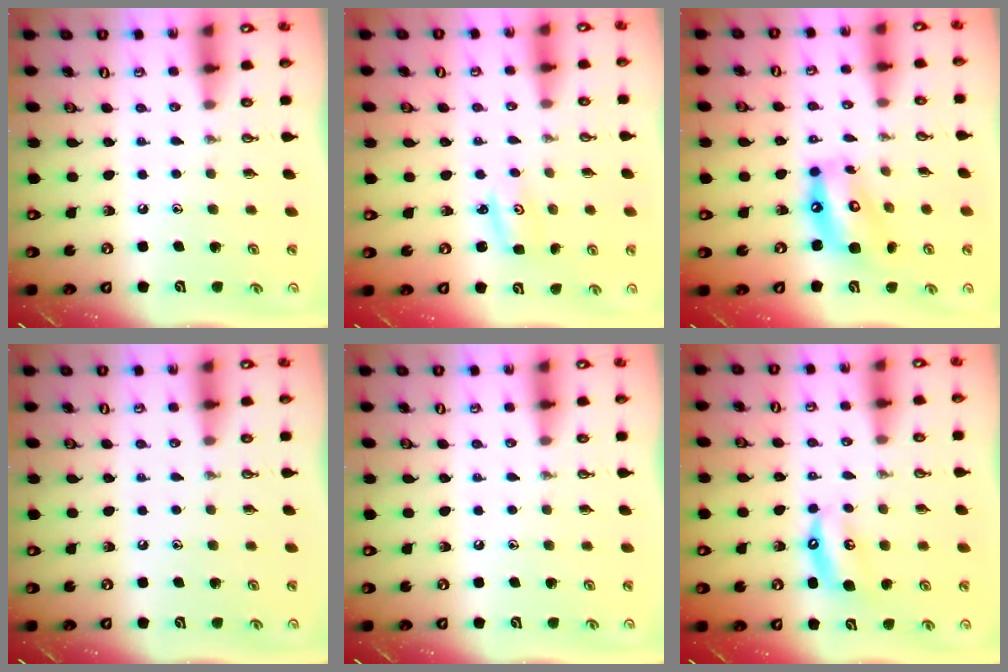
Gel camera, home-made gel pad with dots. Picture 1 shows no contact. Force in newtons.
{"total": 2.6, "press": 2.6, "slide": 0.3}
{"total": 13.0, "press": 12.9, "slide": 1.4}
{"total": 0.0}
{"total": 0.0}
{"total": 5.3, "press": 5.2, "slide": 0.8}